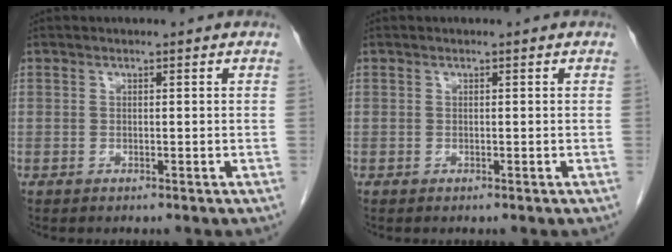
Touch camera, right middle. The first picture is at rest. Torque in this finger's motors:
{"motor_torque": [0.12, -0.07, 0.03, -0.01]}